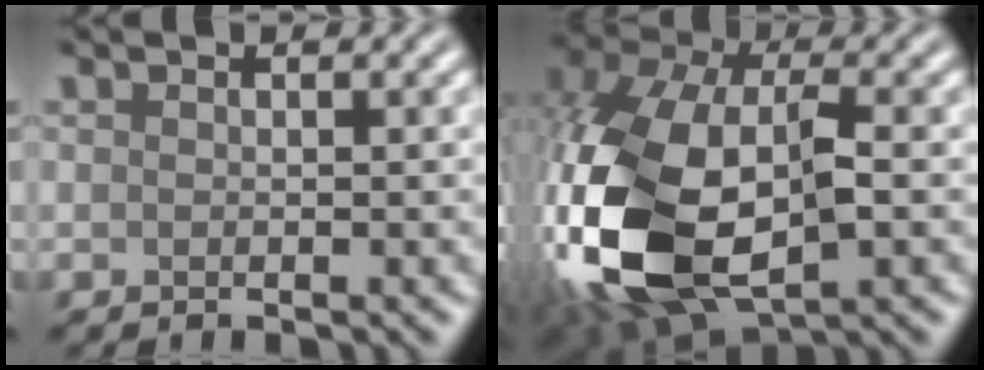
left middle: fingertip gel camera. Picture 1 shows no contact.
{"total": 14.3, "force": [-3.2, 8.2, 11.3], "torque": [-0.284, -0.034, -0.053]}